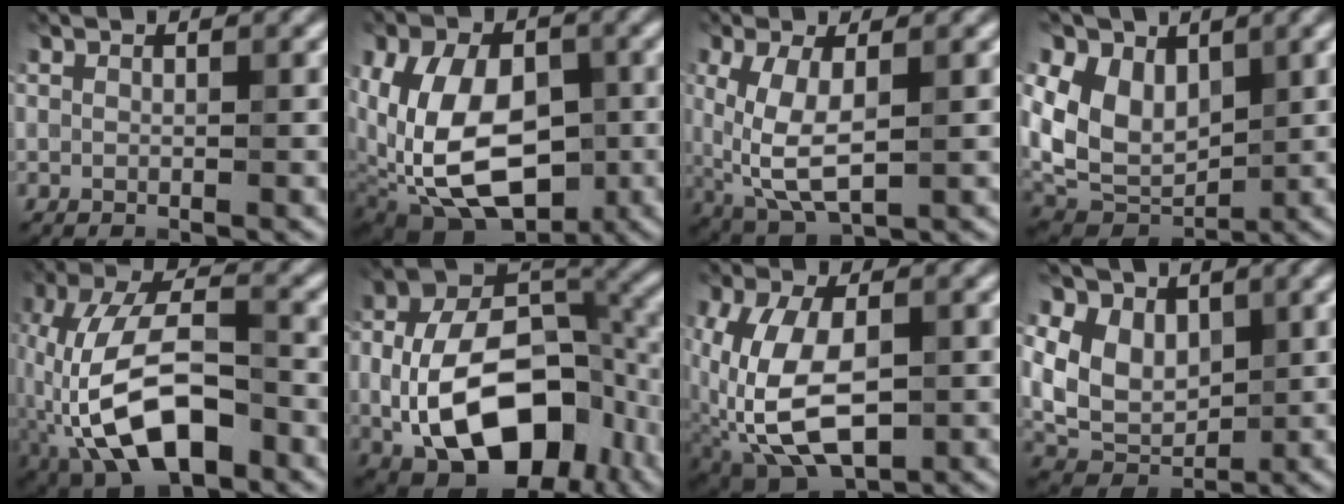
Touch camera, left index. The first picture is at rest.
{"total": 12.3, "force": [-2.2, 8.0, 9.0], "torque": [-0.168, -0.014, -0.044]}
{"total": 6.0, "force": [0.0, 2.7, 5.3], "torque": [-0.128, -0.011, 0.002]}
{"total": 7.1, "force": [2.0, 5.2, 4.5], "torque": [-0.088, -0.011, 0.033]}
{"total": 11.9, "force": [-4.8, 5.5, 9.4], "torque": [-0.183, 0.005, -0.095]}
{"total": 14.5, "force": [-3.9, 9.1, 10.6], "torque": [-0.181, -0.016, -0.072]}
{"total": 10.8, "force": [-2.0, 6.5, 8.4], "torque": [-0.197, -0.020, -0.037]}
{"total": 6.0, "force": [1.3, 4.6, 3.7], "torque": [-0.068, -0.006, 0.016]}